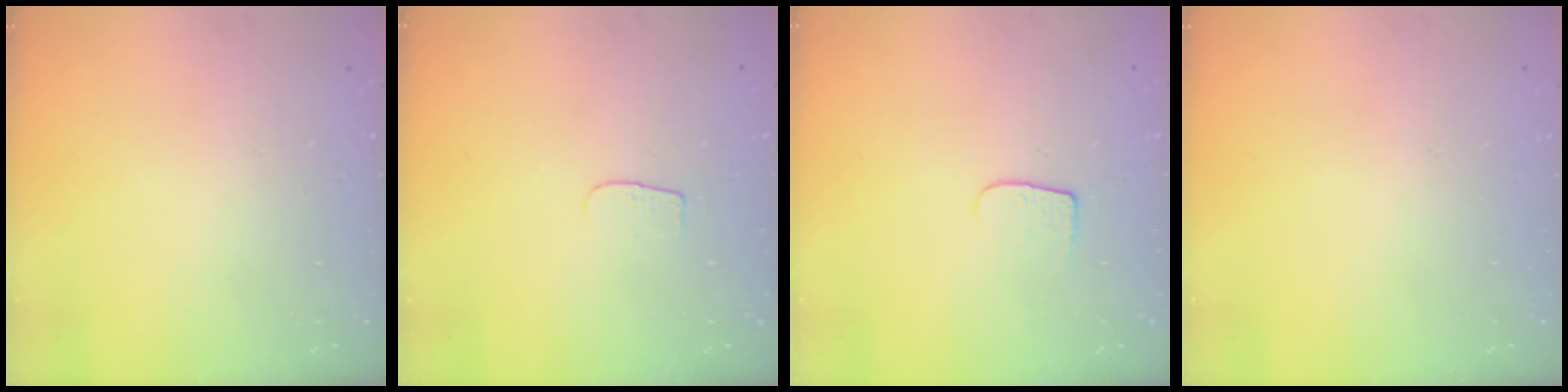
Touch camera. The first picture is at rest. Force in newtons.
{"total": 4.2, "press": 4.2, "slide": 0.4}
{"total": 5.8, "press": 5.8, "slide": 0.7}
{"total": 0.0}